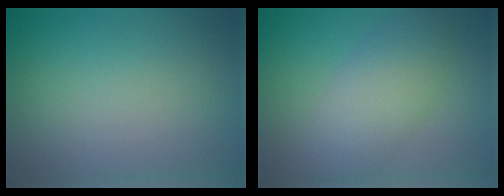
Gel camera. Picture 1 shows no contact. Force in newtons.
{"total": 4.6, "press": 4.6, "slide": 0.0}